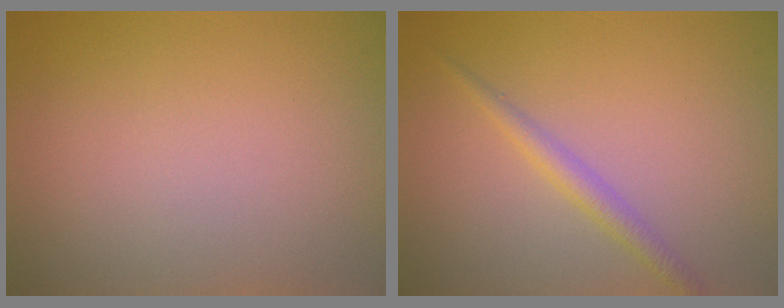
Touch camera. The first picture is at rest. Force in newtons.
{"total": 1.8, "press": 1.8, "slide": 0.0}